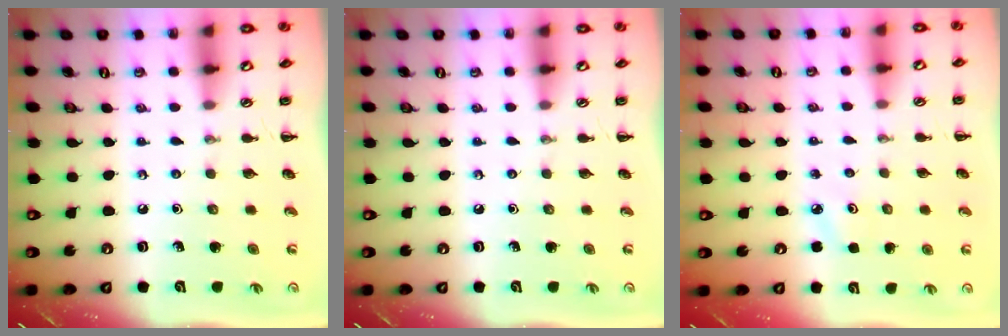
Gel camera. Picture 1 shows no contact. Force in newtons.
{"total": 0.0}
{"total": 2.7, "press": 2.5, "slide": 0.8}